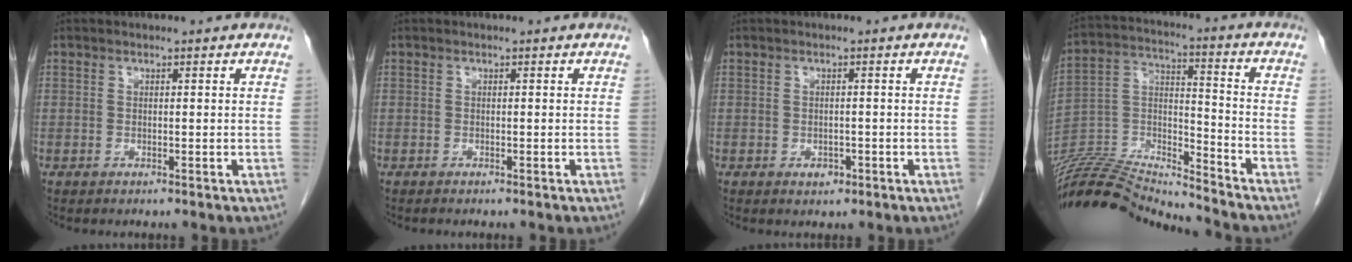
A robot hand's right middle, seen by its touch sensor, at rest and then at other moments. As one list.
[{"total": 0.6, "force": [-0.6, 0.1, 0.3], "torque": [-0.010, -0.002, -0.009]}, {"total": 1.5, "force": [-0.7, 1.1, 0.8], "torque": [-0.009, 0.003, -0.005]}, {"total": 18.6, "force": [-18.2, 0.0, 3.9], "torque": [-0.067, 0.029, -0.319]}]